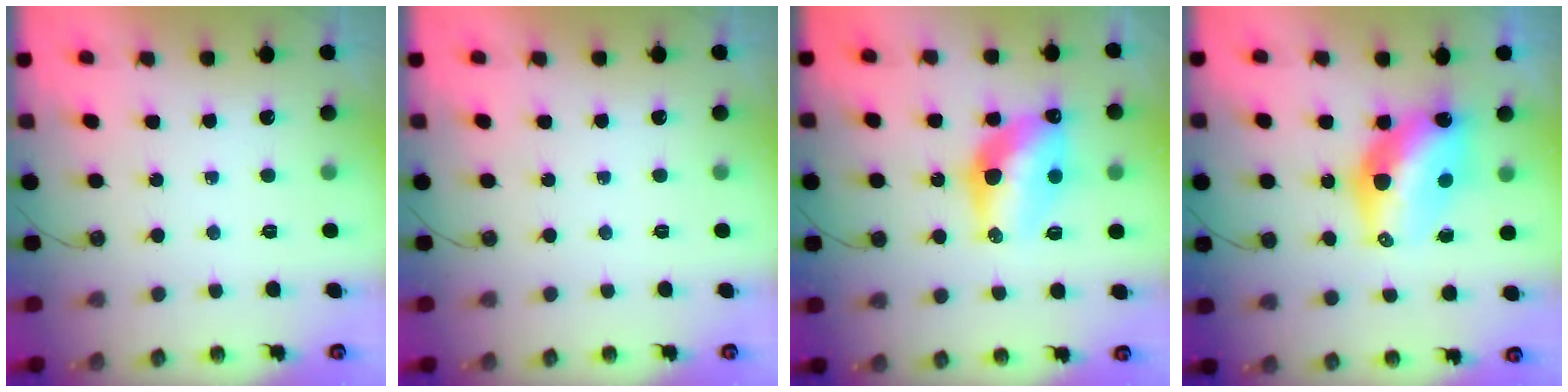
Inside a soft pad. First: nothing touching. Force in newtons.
{"total": 0.0}
{"total": 12.5, "press": 12.5, "slide": 1.2}
{"total": 12.8, "press": 12.7, "slide": 1.2}